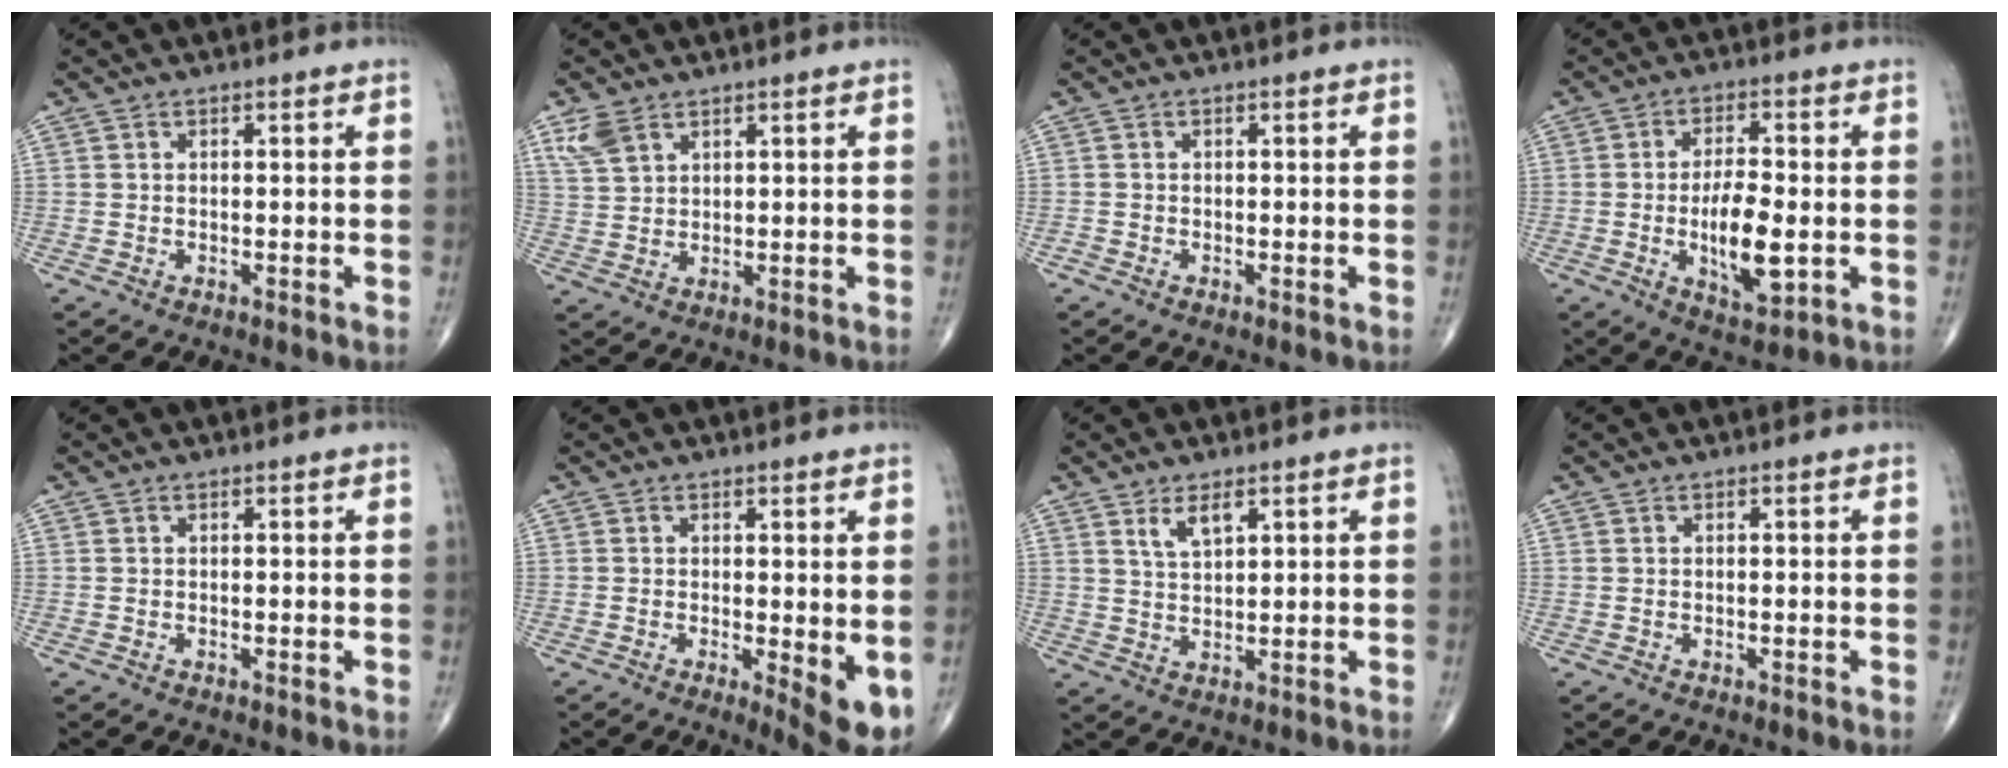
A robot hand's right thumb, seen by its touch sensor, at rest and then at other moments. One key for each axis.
{"total": 4.5, "fx": 3.0, "fy": 2.5, "fz": 2.3, "tx": -0.043, "ty": -0.008, "tz": 0.070}
{"total": 0.6, "fx": -0.3, "fy": 0.4, "fz": 0.2, "tx": -0.002, "ty": -0.001, "tz": -0.010}
{"total": 10.4, "fx": -1.7, "fy": 4.2, "fz": 9.4, "tx": -0.157, "ty": -0.003, "tz": -0.023}
{"total": 0.0}
{"total": 5.9, "fx": -0.6, "fy": 1.8, "fz": 5.6, "tx": -0.074, "ty": -0.016, "tz": -0.006}
{"total": 4.1, "fx": 2.4, "fy": 1.7, "fz": 2.8, "tx": -0.047, "ty": -0.014, "tz": 0.049}
{"total": 0.0}